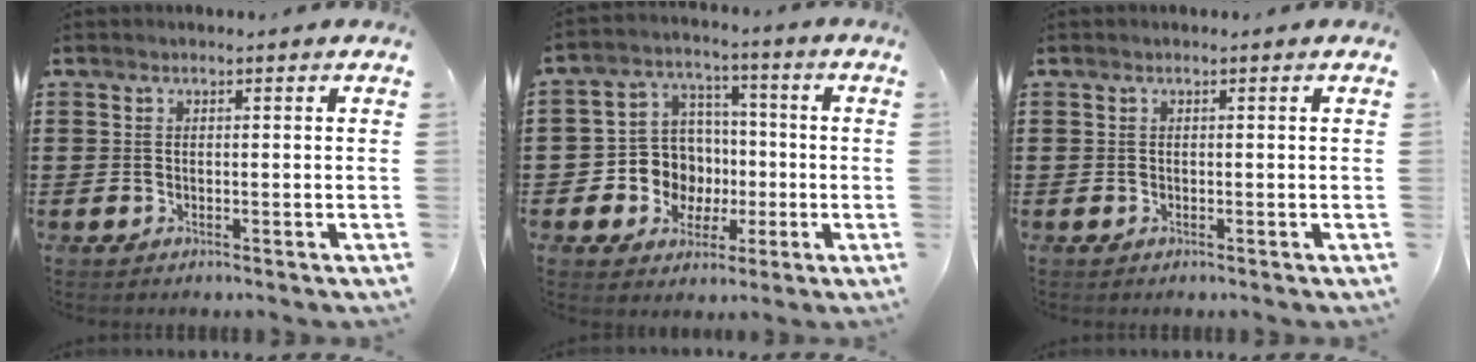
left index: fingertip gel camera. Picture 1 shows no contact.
{"total": 8.8, "force": [-0.9, 8.4, 2.3], "torque": [-0.087, 0.011, -0.006]}
{"total": 0.0}